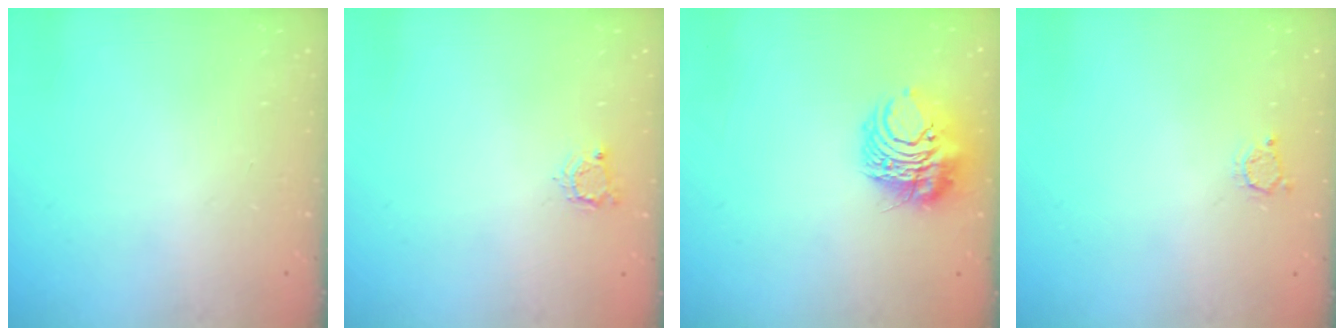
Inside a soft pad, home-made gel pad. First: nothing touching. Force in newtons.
{"total": 4.4, "press": 4.3, "slide": 0.2}
{"total": 9.2, "press": 9.1, "slide": 1.3}
{"total": 2.5, "press": 2.5, "slide": 0.3}